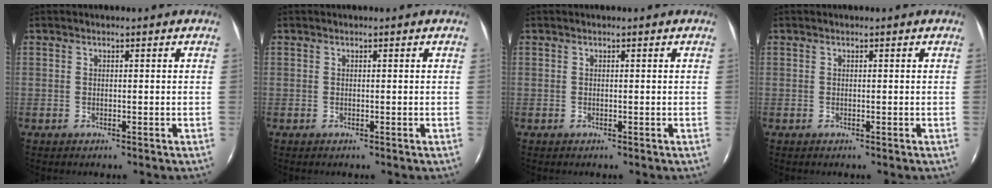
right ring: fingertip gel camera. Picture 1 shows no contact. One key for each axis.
{"total": 0.0}
{"total": 0.0}
{"total": 0.0}